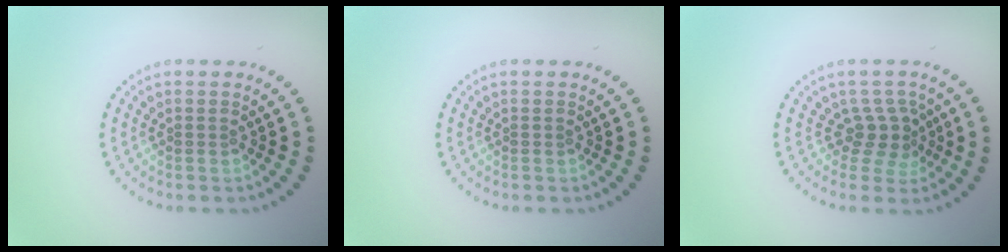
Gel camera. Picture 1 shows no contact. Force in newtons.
{"total": 0.0}
{"total": 2.7, "press": 1.9, "slide": 2.0}